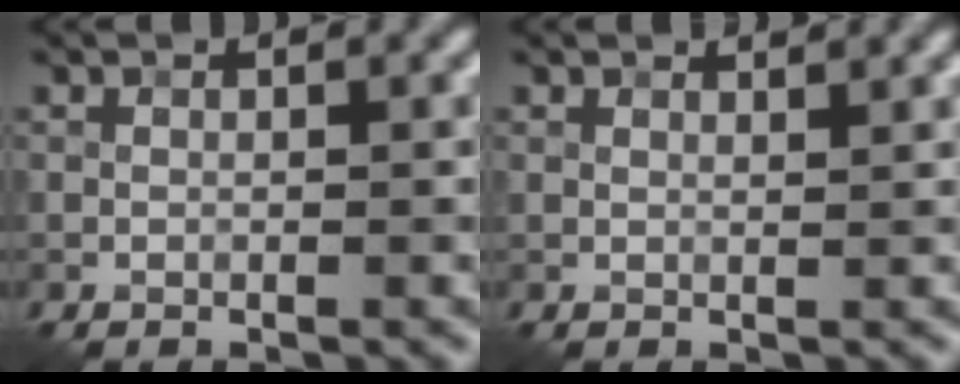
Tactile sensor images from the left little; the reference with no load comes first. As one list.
[{"total": 1.2, "force": [1.1, 0.0, 0.4], "torque": [-0.012, -0.001, 0.012]}]